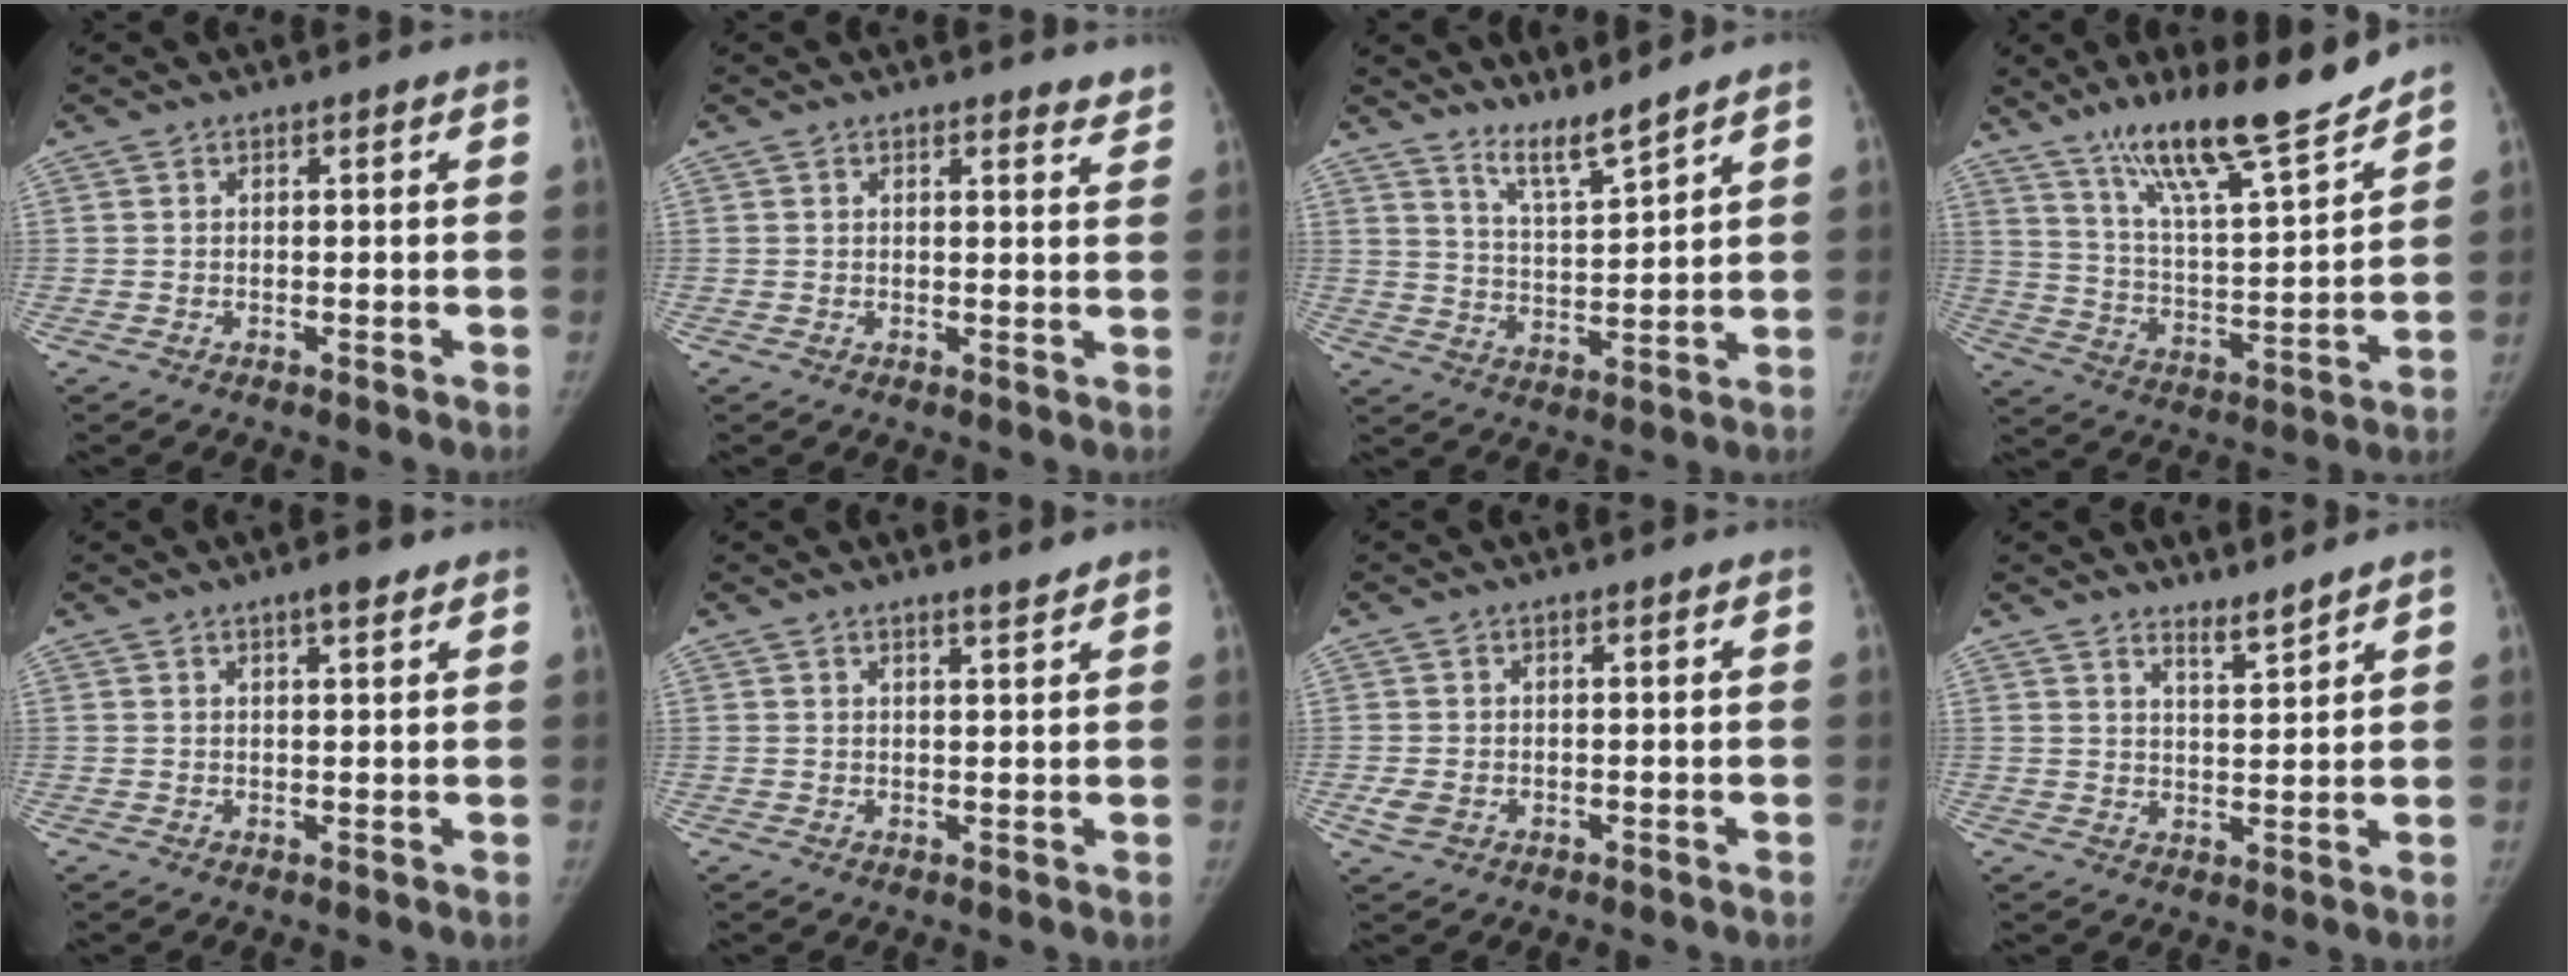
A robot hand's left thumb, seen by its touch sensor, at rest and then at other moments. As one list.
[{"total": 3.6, "force": [3.2, 1.1, 1.1], "torque": [0.006, -0.018, 0.027]}, {"total": 6.7, "force": [6.0, 0.0, 3.1], "torque": [-0.055, -0.058, 0.116]}, {"total": 18.4, "force": [14.7, 2.3, 10.9], "torque": [-0.154, -0.086, 0.255]}, {"total": 2.7, "force": [1.8, 0.7, 1.9], "torque": [-0.024, -0.008, 0.026]}, {"total": 2.1, "force": [1.9, 0.1, 1.0], "torque": [-0.012, -0.017, 0.030]}, {"total": 2.4, "force": [-0.8, 1.9, 1.2], "torque": [-0.025, -0.002, -0.008]}, {"total": 3.5, "force": [3.3, 0.2, 1.3], "torque": [-0.017, -0.037, 0.059]}]